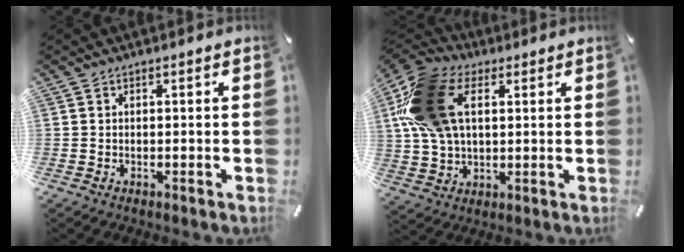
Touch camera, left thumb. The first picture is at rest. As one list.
[{"total": 20.5, "force": [5.4, 13.6, 14.4], "torque": [-0.323, 0.015, 0.098]}]